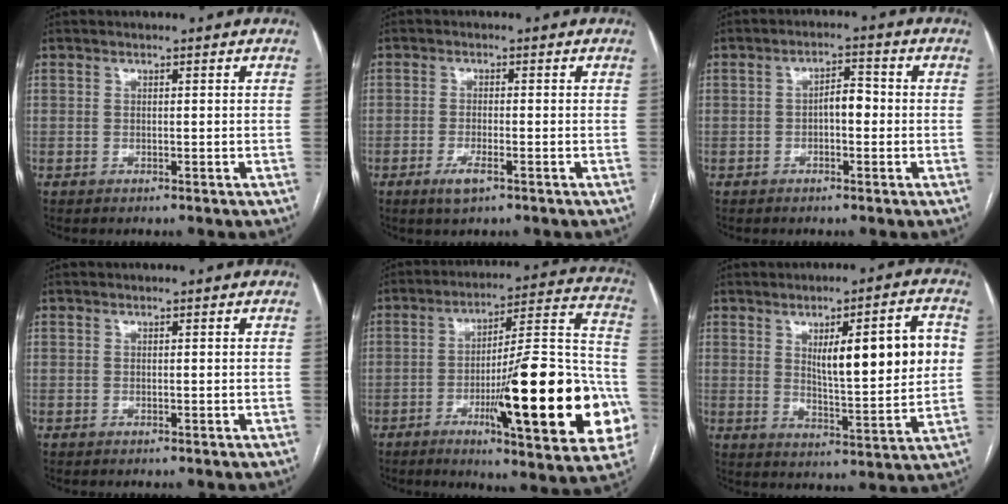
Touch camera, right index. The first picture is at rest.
{"total": 3.1, "force": [-1.7, 0.6, 2.5], "torque": [-0.053, -0.005, -0.031]}
{"total": 3.5, "force": [-0.5, 1.5, 3.1], "torque": [-0.046, 0.015, -0.010]}
{"total": 0.0}
{"total": 26.0, "force": [-7.5, 3.7, 24.6], "torque": [-0.291, 0.004, -0.101]}
{"total": 13.8, "force": [3.1, 2.3, 13.3], "torque": [-0.192, 0.008, 0.052]}